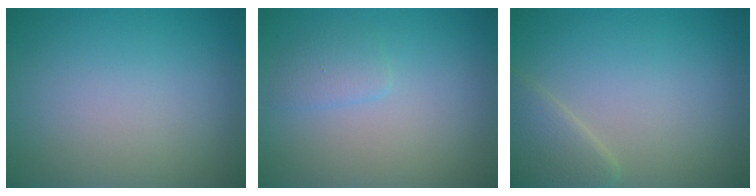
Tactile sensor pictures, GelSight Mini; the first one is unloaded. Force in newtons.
{"total": 1.3, "press": 1.3, "slide": 0.1}
{"total": 2.7, "press": 2.6, "slide": 0.2}